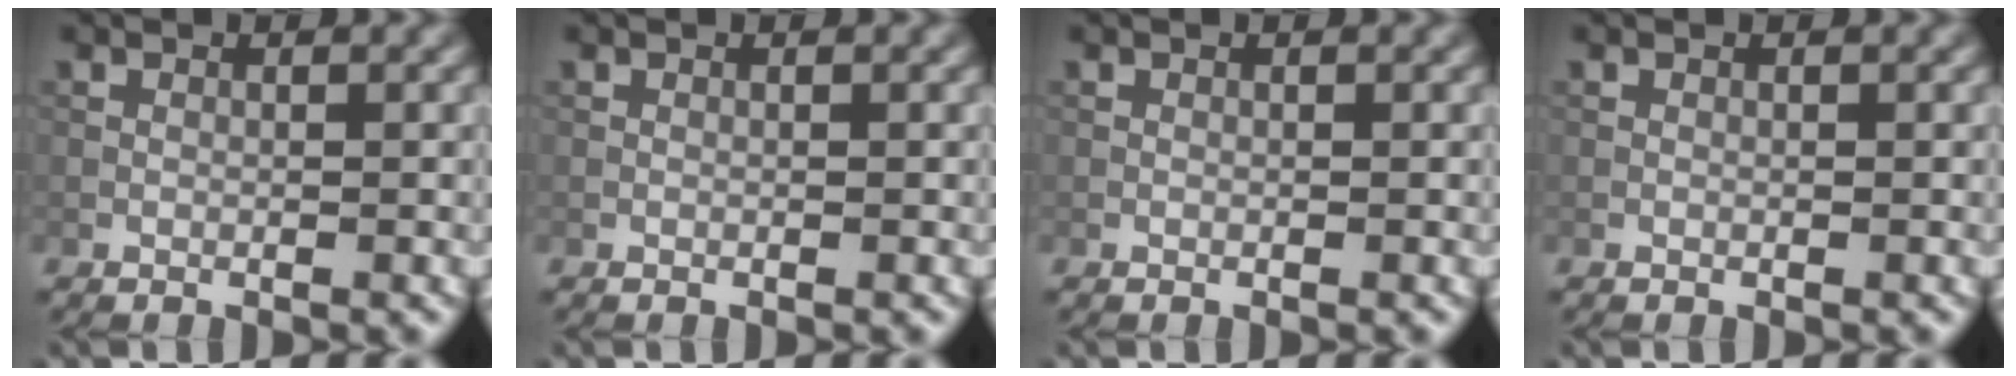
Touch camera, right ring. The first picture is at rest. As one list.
[{"total": 0.0}, {"total": 0.0}, {"total": 0.0}]